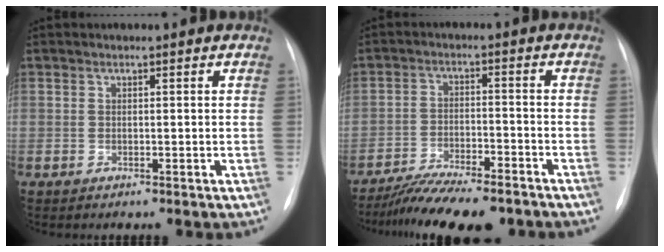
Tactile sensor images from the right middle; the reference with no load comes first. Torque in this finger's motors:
{"motor_torque": [1.06, -1.07, 0.16, 0.09]}